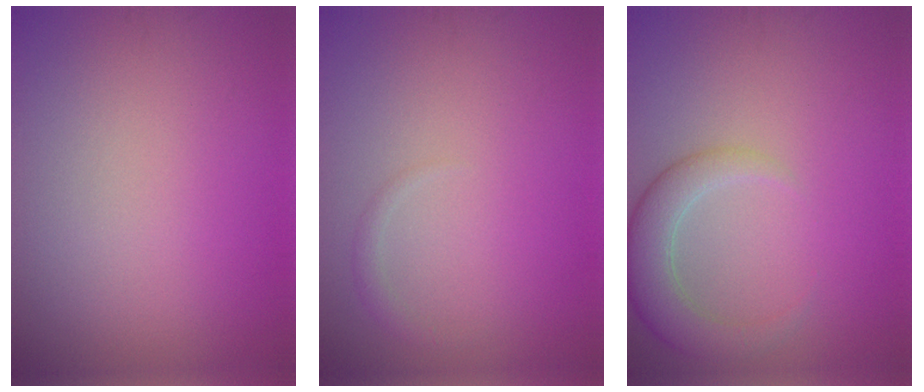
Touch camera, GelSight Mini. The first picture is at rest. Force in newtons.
{"total": 0.8, "press": 0.8, "slide": 0.0}
{"total": 3.9, "press": 3.9, "slide": 0.3}